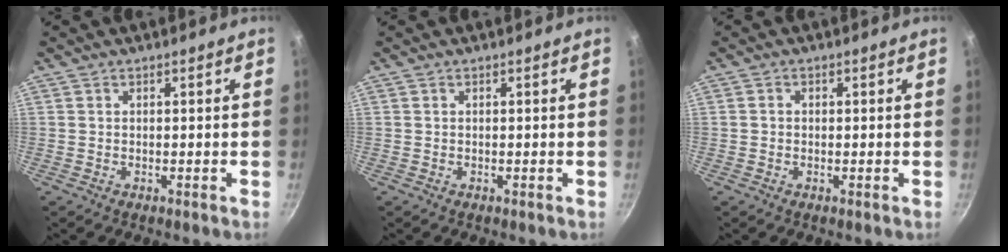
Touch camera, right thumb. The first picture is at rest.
{"total": 0.0}
{"total": 0.9, "force": [-0.1, 0.8, 0.4], "torque": [-0.007, 0.005, -0.002]}